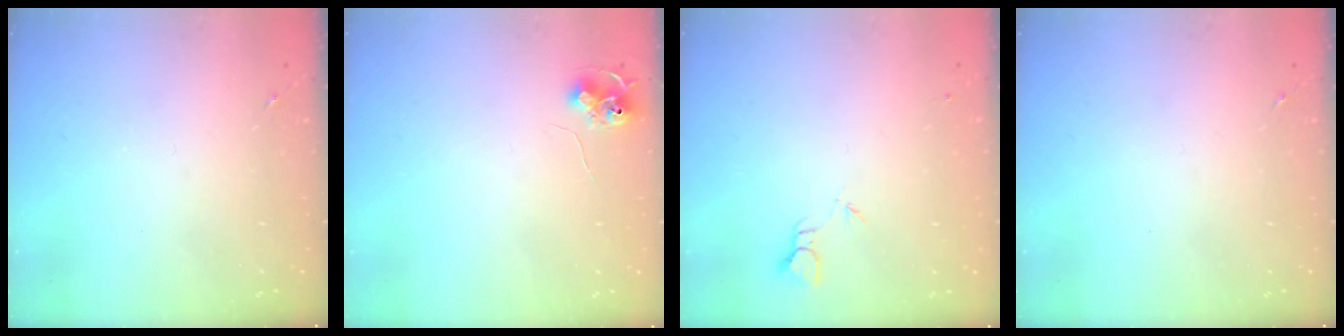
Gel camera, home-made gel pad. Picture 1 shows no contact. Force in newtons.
{"total": 7.9, "press": 7.8, "slide": 0.9}
{"total": 1.9, "press": 1.9, "slide": 0.1}
{"total": 0.0}